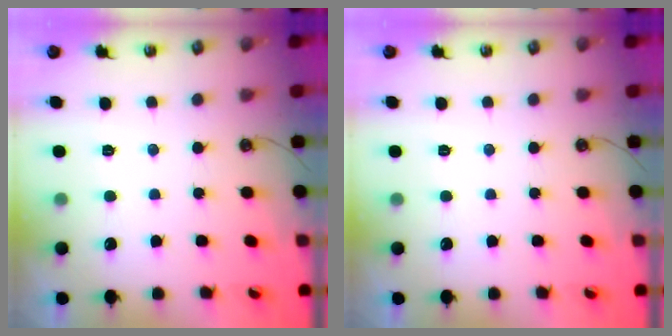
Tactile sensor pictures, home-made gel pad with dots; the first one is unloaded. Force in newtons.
{"total": 0.0}